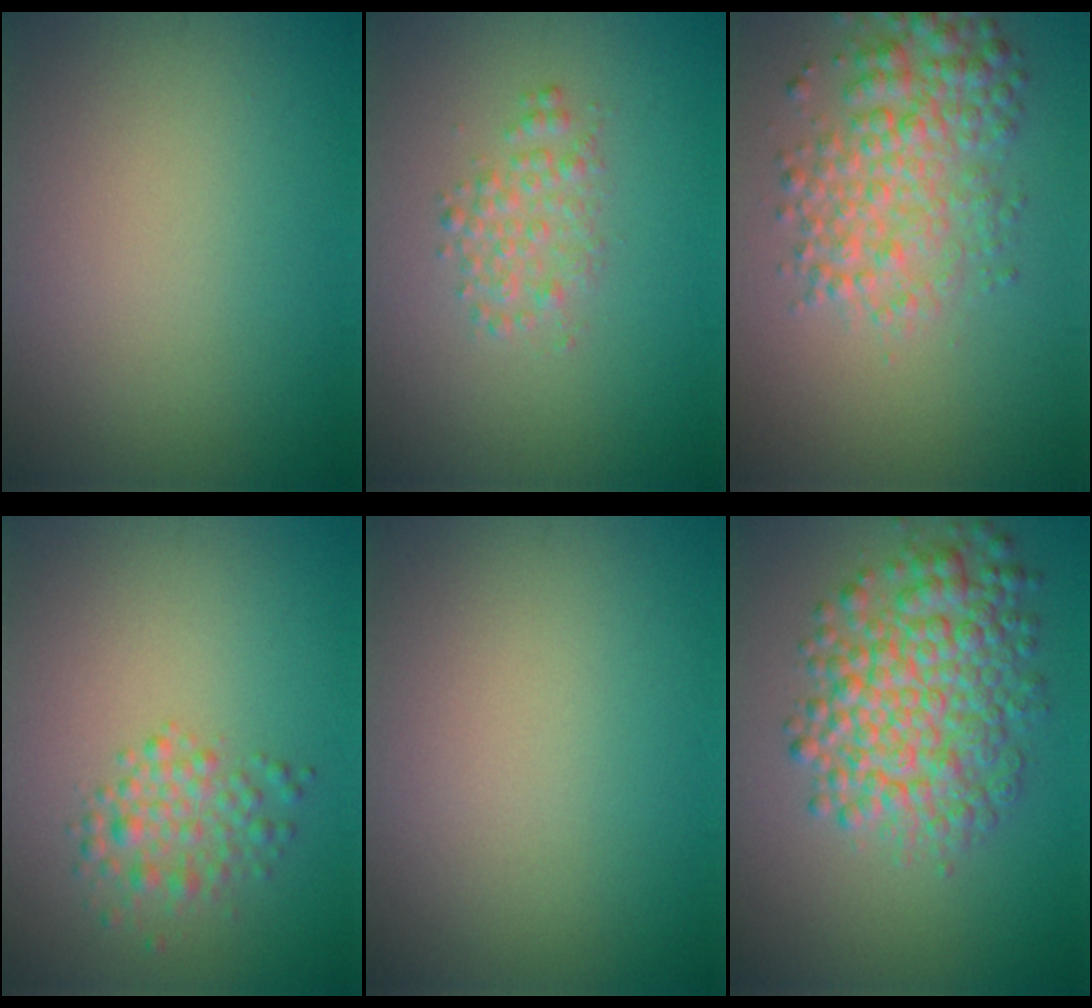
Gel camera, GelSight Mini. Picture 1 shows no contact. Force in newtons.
{"total": 2.0, "press": 2.0, "slide": 0.0}
{"total": 5.0, "press": 5.0, "slide": 0.1}
{"total": 2.5, "press": 2.5, "slide": 0.0}
{"total": 0.0}
{"total": 7.2, "press": 7.2, "slide": 0.1}